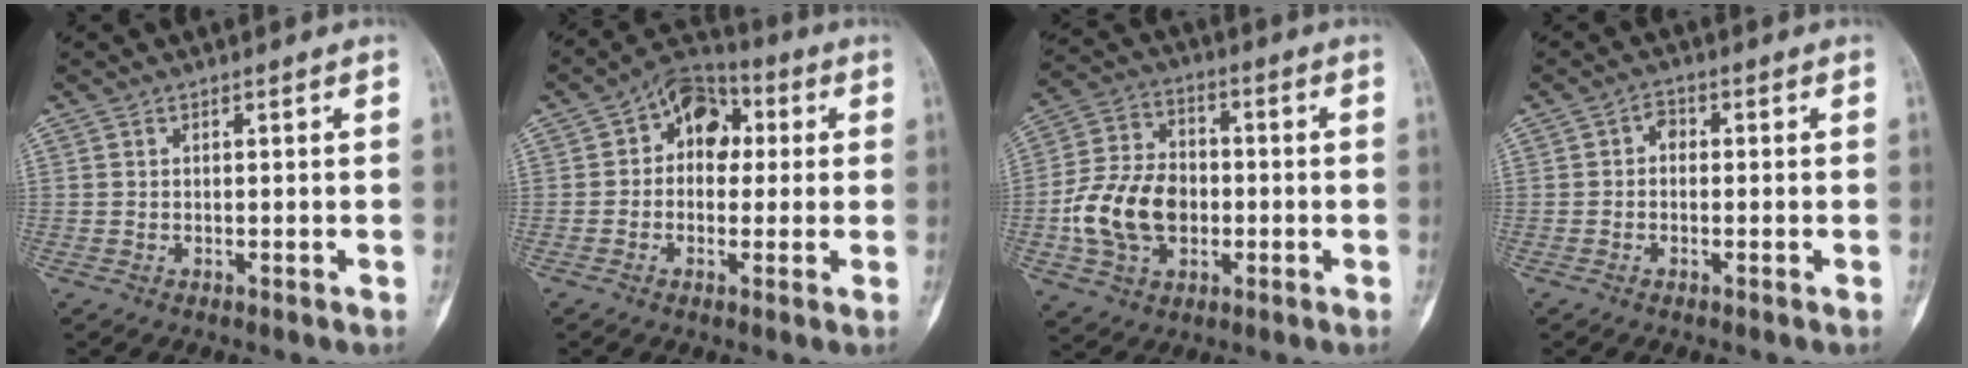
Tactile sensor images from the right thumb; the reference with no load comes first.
{"total": 10.1, "force": [1.8, 7.3, 6.8], "torque": [-0.063, 0.022, 0.014]}
{"total": 14.7, "force": [-2.4, 10.6, 10.0], "torque": [-0.172, 0.024, -0.043]}
{"total": 2.2, "force": [-0.1, 1.6, 1.5], "torque": [-0.015, 0.009, -0.011]}